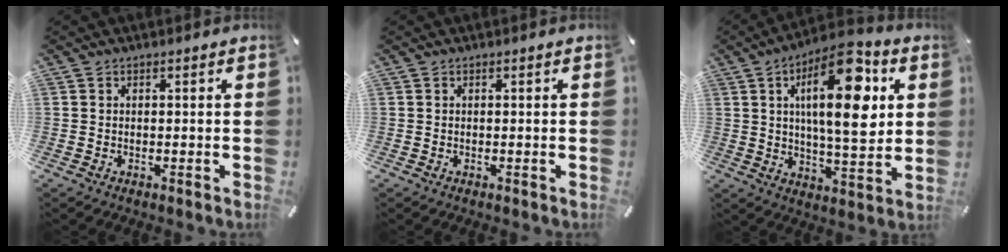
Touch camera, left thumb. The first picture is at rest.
{"total": 0.0}
{"total": 20.3, "force": [7.0, 8.4, 17.1], "torque": [-0.271, -0.021, 0.103]}